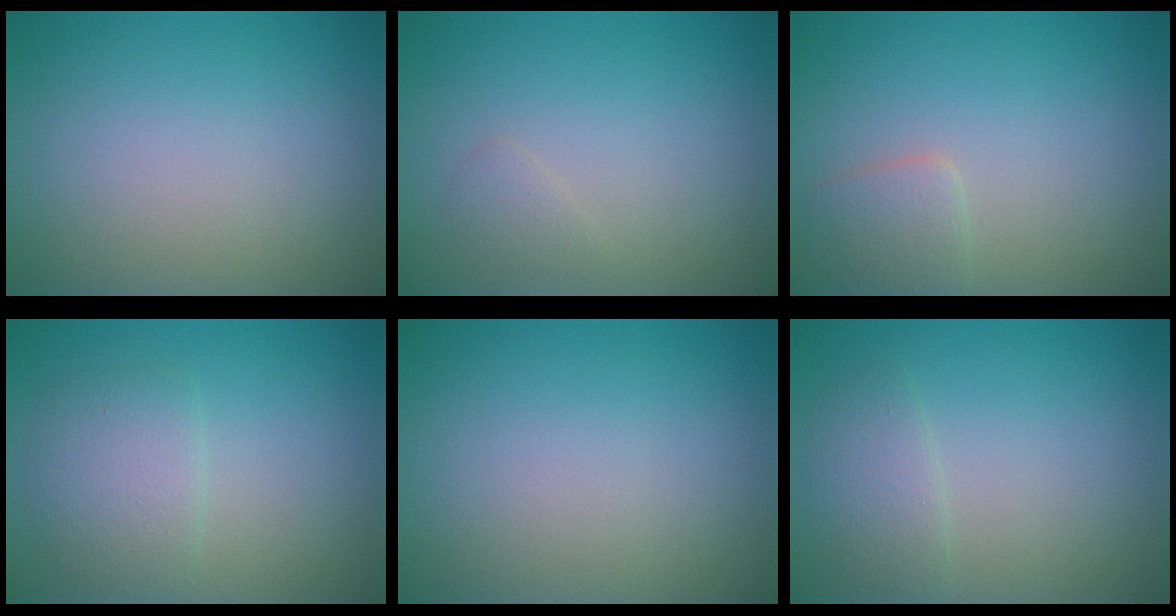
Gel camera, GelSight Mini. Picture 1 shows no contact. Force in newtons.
{"total": 0.8, "press": 0.8, "slide": 0.0}
{"total": 1.9, "press": 1.9, "slide": 0.1}
{"total": 2.9, "press": 2.9, "slide": 0.1}
{"total": 0.0}
{"total": 1.9, "press": 1.9, "slide": 0.1}